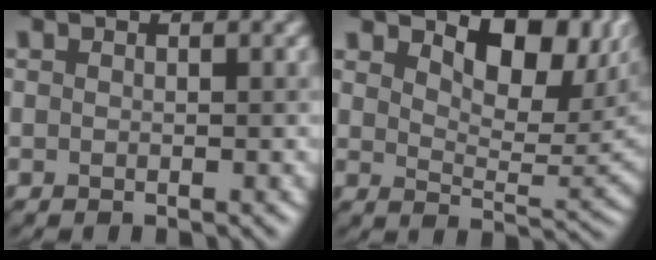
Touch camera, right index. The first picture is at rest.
{"total": 7.4, "force": [3.9, 3.3, 5.3], "torque": [-0.070, -0.003, 0.068]}